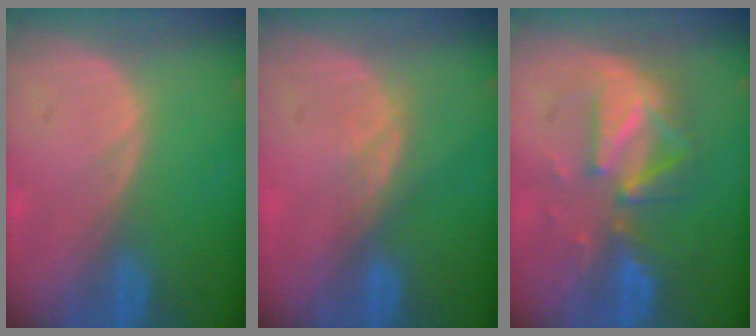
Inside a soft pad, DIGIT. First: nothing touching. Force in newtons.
{"total": 2.5, "press": 2.1, "slide": 1.4}
{"total": 8.1, "press": 8.0, "slide": 0.6}